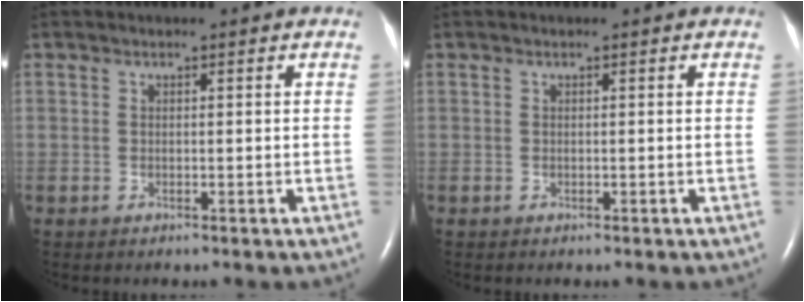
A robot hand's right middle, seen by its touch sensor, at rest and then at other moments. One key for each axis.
{"total": 0.0}